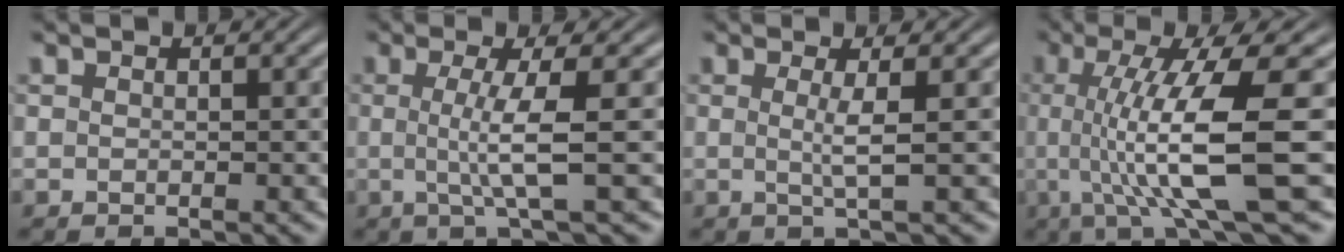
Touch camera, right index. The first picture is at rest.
{"total": 3.7, "force": [0.0, -0.5, 3.7], "torque": [-0.073, -0.007, 0.003]}
{"total": 2.0, "force": [0.2, -0.5, 1.9], "torque": [-0.041, -0.013, 0.008]}
{"total": 9.4, "force": [0.2, 1.8, 9.2], "torque": [-0.156, -0.008, 0.007]}